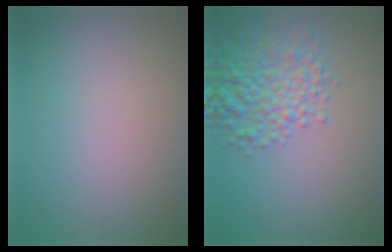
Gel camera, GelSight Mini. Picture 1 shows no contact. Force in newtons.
{"total": 5.4, "press": 5.4, "slide": 0.2}